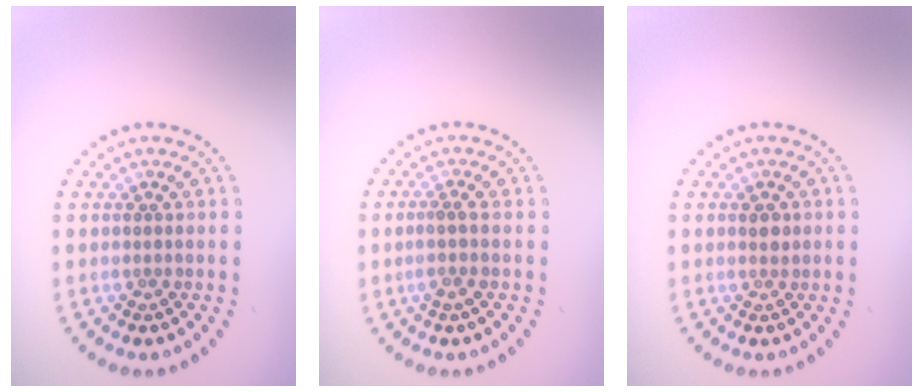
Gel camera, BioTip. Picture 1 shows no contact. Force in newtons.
{"total": 1.5, "press": 1.2, "slide": 0.9}
{"total": 1.1, "press": 1.0, "slide": 0.3}